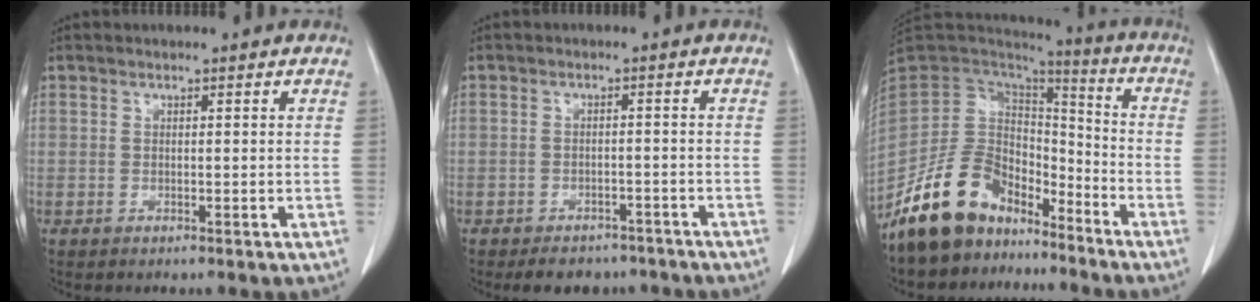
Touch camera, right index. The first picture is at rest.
{"total": 6.4, "force": [-5.3, 3.4, 1.3], "torque": [-0.003, 0.010, -0.067]}
{"total": 13.6, "force": [-10.5, 7.3, 4.8], "torque": [-0.090, 0.047, -0.191]}